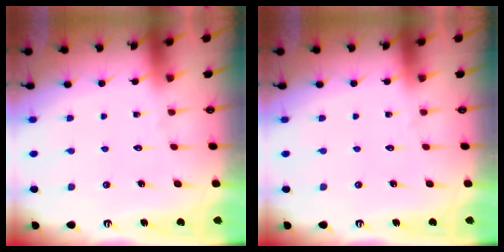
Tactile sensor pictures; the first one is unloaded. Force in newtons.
{"total": 0.0}